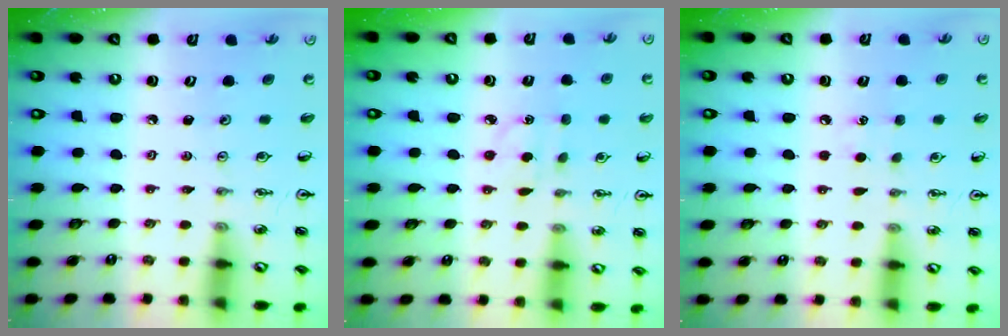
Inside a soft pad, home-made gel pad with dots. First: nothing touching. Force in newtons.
{"total": 2.6, "press": 2.6, "slide": 0.5}
{"total": 4.8, "press": 4.8, "slide": 0.5}